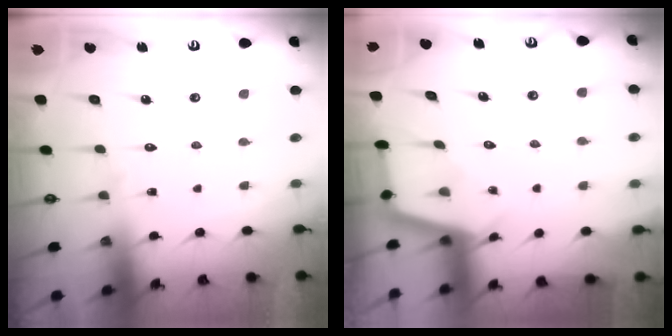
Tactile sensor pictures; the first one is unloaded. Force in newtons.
{"total": 2.9, "press": 2.9, "slide": 0.3}